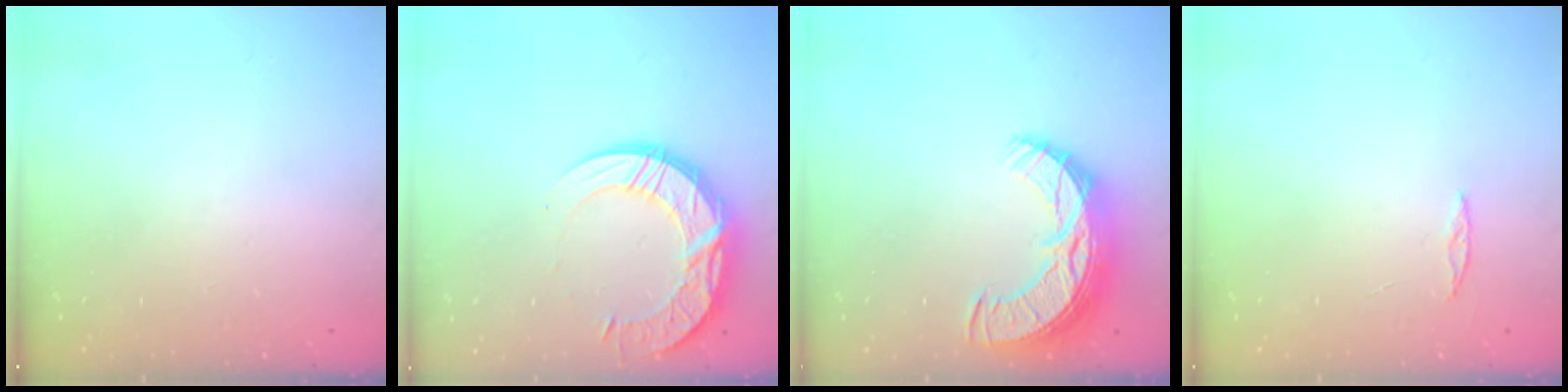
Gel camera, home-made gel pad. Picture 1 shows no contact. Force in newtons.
{"total": 19.5, "press": 19.4, "slide": 1.5}
{"total": 15.2, "press": 15.2, "slide": 1.0}
{"total": 2.0, "press": 2.0, "slide": 0.2}